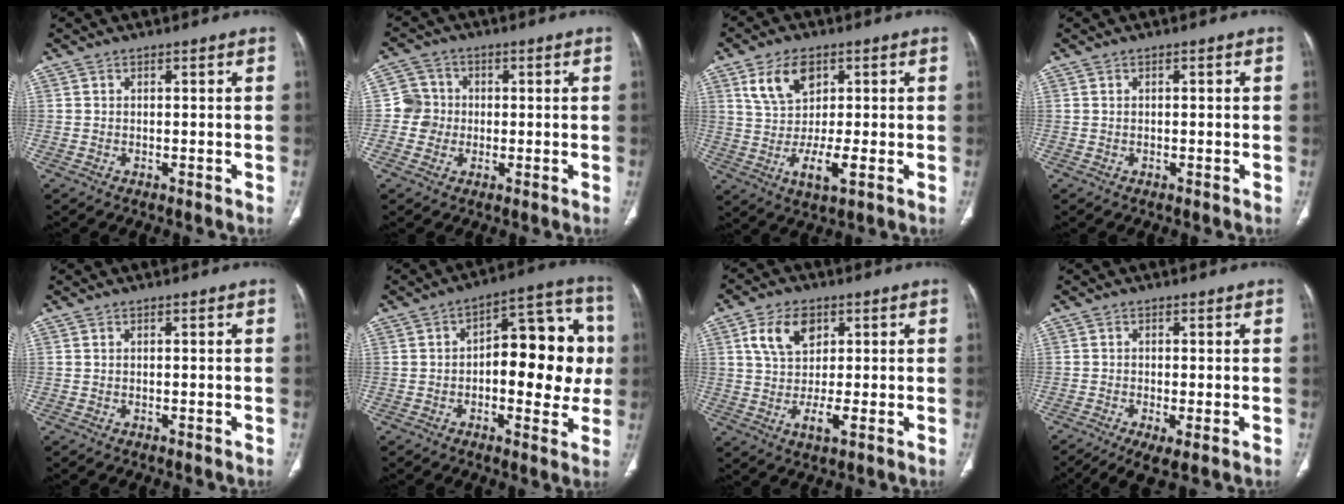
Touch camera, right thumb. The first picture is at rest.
{"total": 5.1, "force": [-0.4, 5.0, 0.6], "torque": [0.019, 0.012, -0.017]}
{"total": 10.5, "force": [2.2, 5.7, 8.5], "torque": [-0.150, -0.011, 0.044]}
{"total": 0.7, "force": [0.0, 0.3, 0.6], "torque": [-0.011, 0.000, 0.003]}
{"total": 0.0}
{"total": 18.0, "force": [0.3, 8.9, 15.7], "torque": [-0.161, 0.035, 0.000]}
{"total": 9.6, "force": [2.5, 5.9, 7.2], "torque": [-0.121, -0.008, 0.046]}
{"total": 6.2, "force": [-2.9, 1.8, 5.2], "torque": [-0.101, -0.012, -0.051]}